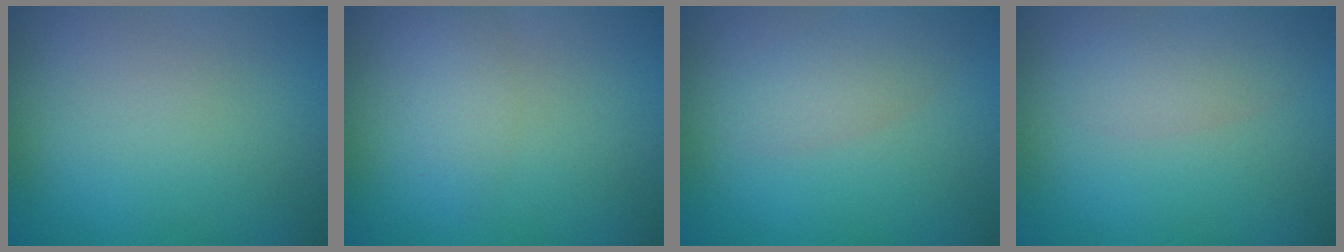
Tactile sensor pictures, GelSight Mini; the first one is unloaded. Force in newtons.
{"total": 1.8, "press": 1.8, "slide": 0.1}
{"total": 2.4, "press": 2.4, "slide": 0.1}
{"total": 2.5, "press": 2.5, "slide": 0.2}